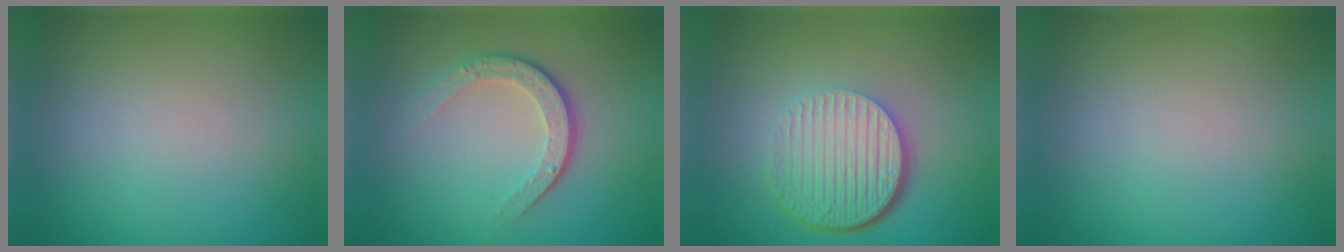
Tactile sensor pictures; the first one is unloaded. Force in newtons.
{"total": 3.7, "press": 2.6, "slide": 2.6}
{"total": 6.9, "press": 4.5, "slide": 5.3}
{"total": 0.0}